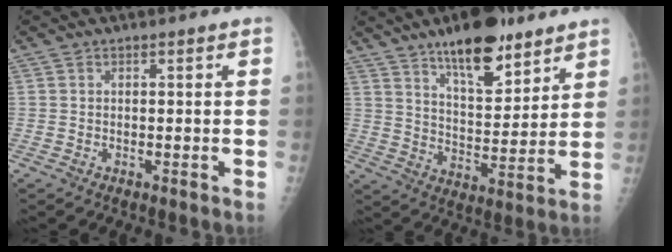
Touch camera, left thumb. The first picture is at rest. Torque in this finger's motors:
{"motor_torque": [1.80, 0.35, 1.01, -0.74, 0.24]}